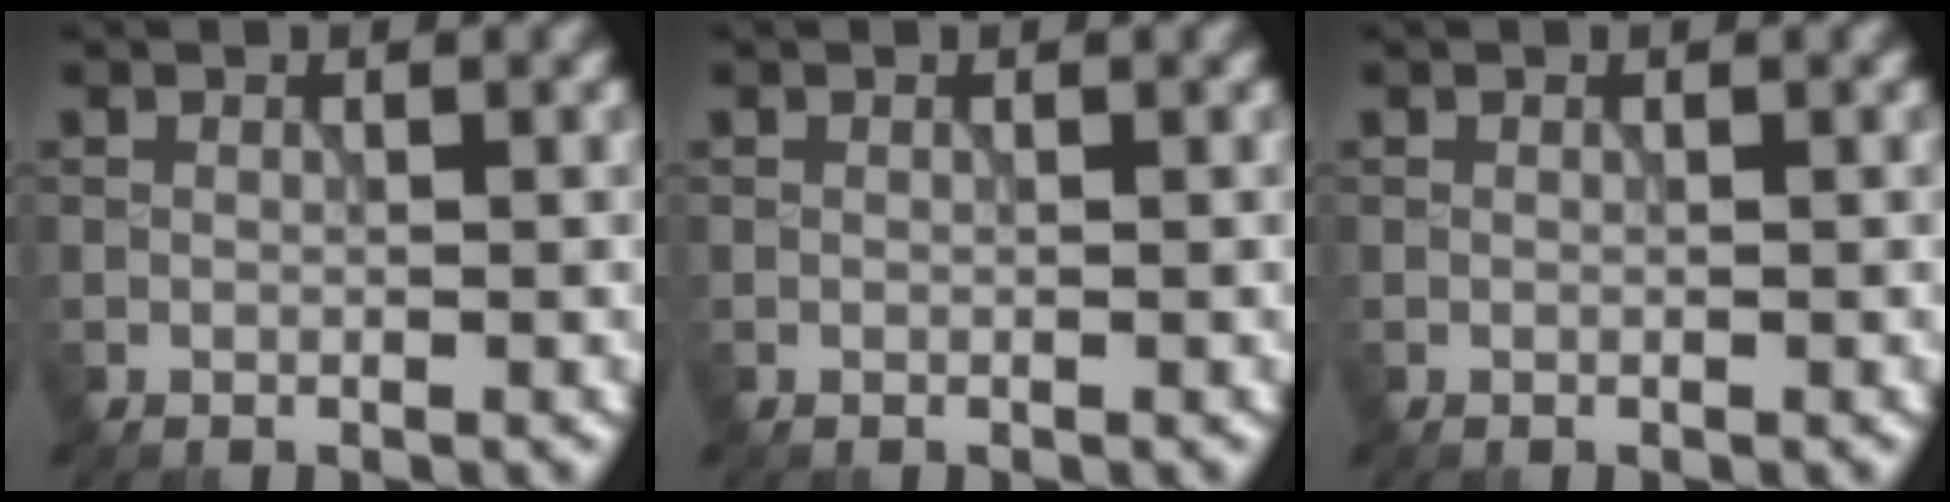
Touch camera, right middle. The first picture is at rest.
{"total": 0.0}
{"total": 0.0}